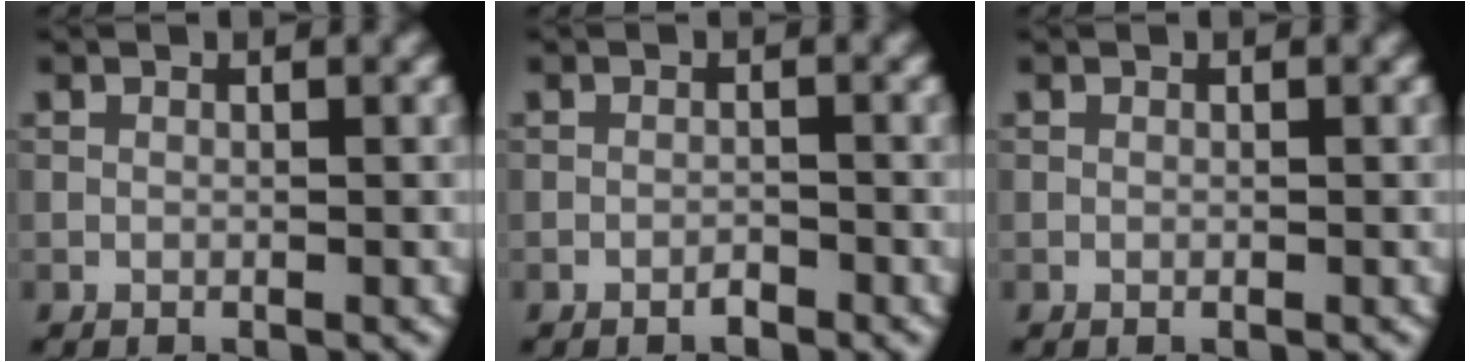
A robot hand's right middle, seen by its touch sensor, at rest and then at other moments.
{"total": 0.7, "force": [-0.6, 0.1, 0.4], "torque": [-0.009, 0.002, -0.010]}
{"total": 0.0}